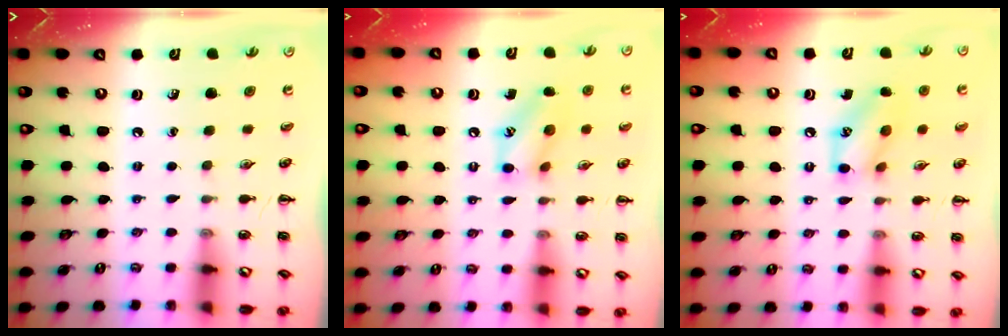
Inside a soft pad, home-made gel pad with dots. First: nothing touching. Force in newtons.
{"total": 11.4, "press": 11.3, "slide": 1.8}
{"total": 11.4, "press": 11.2, "slide": 1.8}